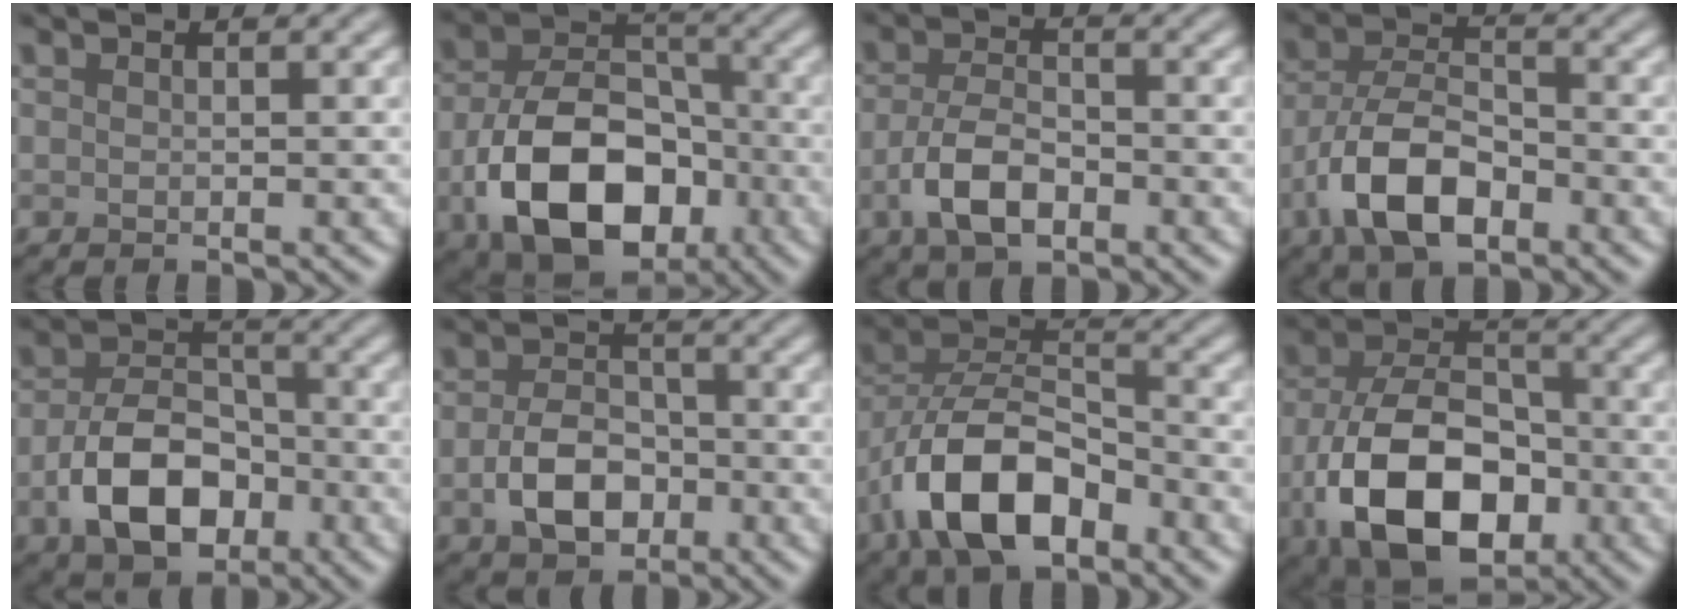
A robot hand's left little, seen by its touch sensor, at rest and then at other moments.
{"total": 12.0, "force": [-4.3, 7.8, 7.9], "torque": [-0.155, -0.016, -0.073]}
{"total": 4.7, "force": [-2.1, 2.4, 3.4], "torque": [-0.072, -0.002, -0.045]}
{"total": 7.6, "force": [-3.7, 3.9, 5.4], "torque": [-0.108, 0.000, -0.079]}
{"total": 7.8, "force": [-2.9, 5.0, 5.3], "torque": [-0.099, -0.004, -0.052]}
{"total": 5.1, "force": [-1.7, 3.4, 3.3], "torque": [-0.064, -0.003, -0.034]}
{"total": 9.9, "force": [-5.0, 5.0, 6.9], "torque": [-0.135, 0.013, -0.101]}
{"total": 12.9, "force": [-4.7, 7.8, 9.1], "torque": [-0.182, -0.022, -0.087]}